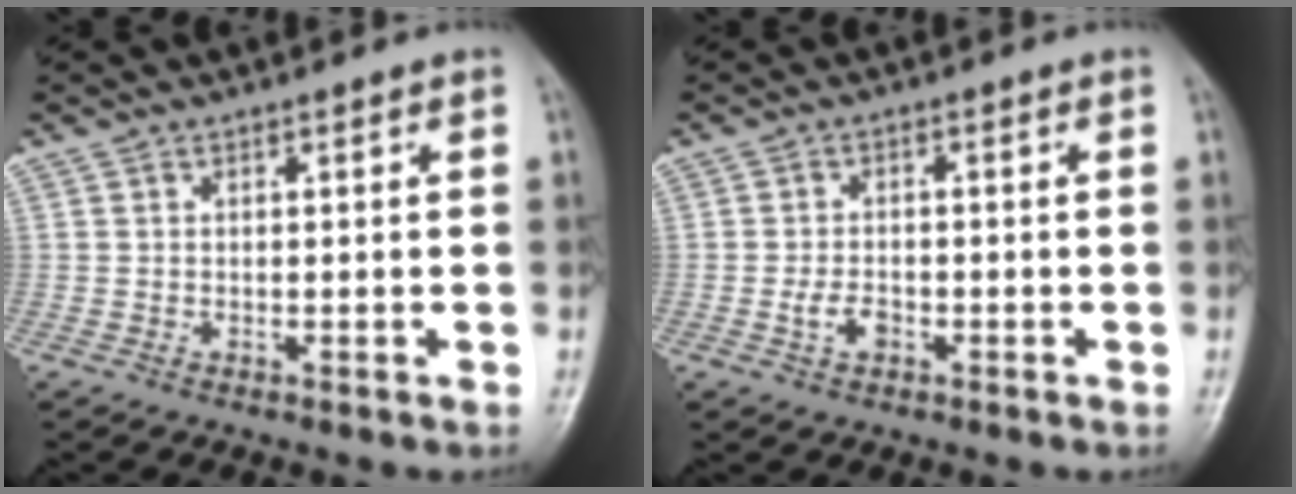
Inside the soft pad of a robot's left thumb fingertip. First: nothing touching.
{"total": 3.2, "force": [-1.3, 2.1, 1.9], "torque": [-0.030, 0.010, -0.025]}